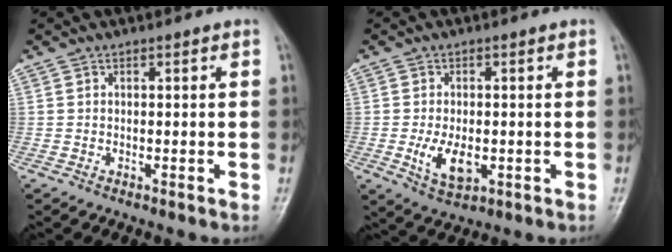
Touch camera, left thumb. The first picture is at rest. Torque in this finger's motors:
{"motor_torque": [-0.08, 0.56, 0.67, 0.10, 0.07]}